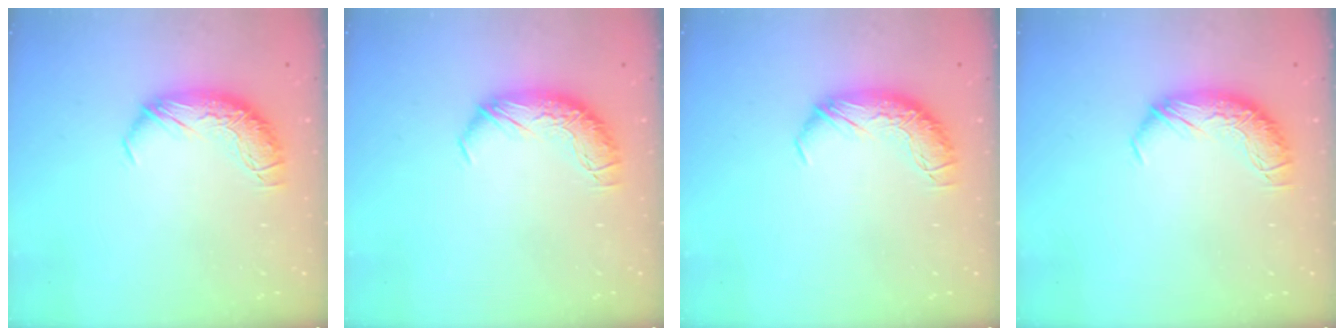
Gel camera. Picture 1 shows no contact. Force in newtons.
{"total": 0.0}
{"total": 0.0}
{"total": 0.0}